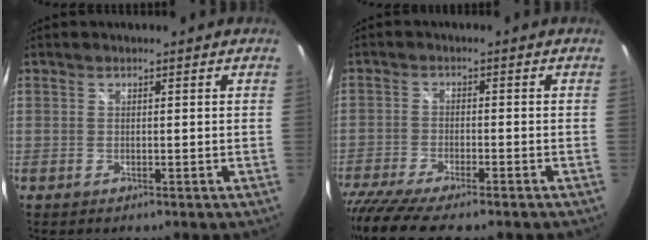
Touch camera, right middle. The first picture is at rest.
{"total": 11.8, "force": [-9.8, 1.9, 6.4], "torque": [-0.150, -0.052, -0.170]}